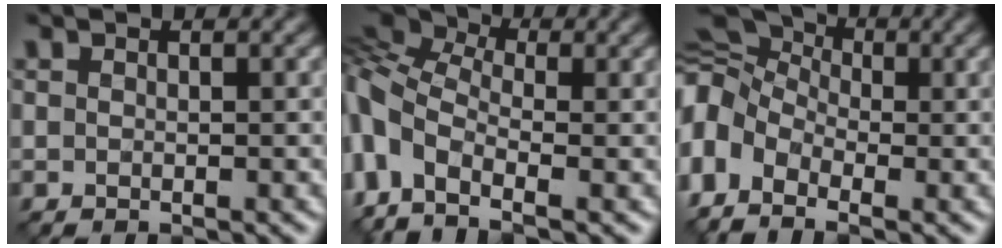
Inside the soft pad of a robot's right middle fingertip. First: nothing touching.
{"total": 8.4, "force": [-1.9, 5.3, 6.3], "torque": [-0.167, 0.001, -0.056]}
{"total": 10.5, "force": [-1.4, 7.7, 7.0], "torque": [-0.150, 0.015, -0.042]}